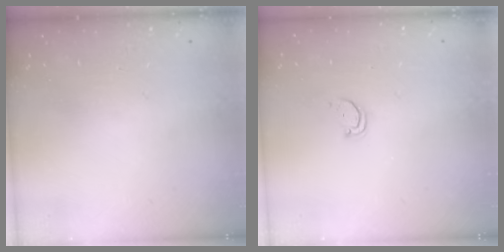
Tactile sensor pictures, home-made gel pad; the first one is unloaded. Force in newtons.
{"total": 1.8, "press": 1.8, "slide": 0.1}